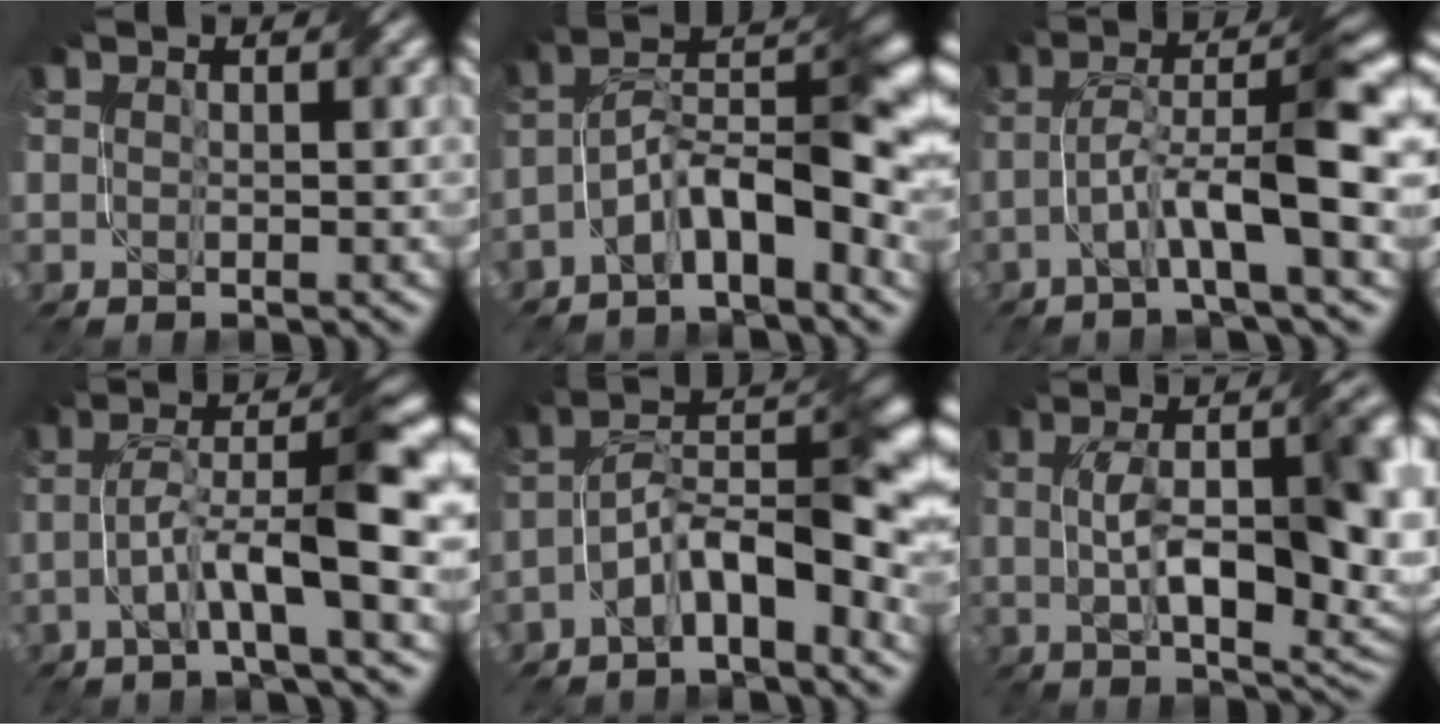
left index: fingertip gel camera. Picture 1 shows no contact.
{"total": 8.1, "force": [-3.5, 2.9, 6.7], "torque": [-0.102, 0.019, -0.069]}
{"total": 7.8, "force": [-1.9, 1.2, 7.5], "torque": [-0.132, 0.024, -0.038]}
{"total": 7.9, "force": [-1.8, 1.3, 7.6], "torque": [-0.136, 0.024, -0.035]}
{"total": 8.2, "force": [-3.3, 3.1, 6.8], "torque": [-0.102, 0.020, -0.065]}
{"total": 12.8, "force": [0.1, 4.8, 11.8], "torque": [-0.171, 0.003, 0.003]}